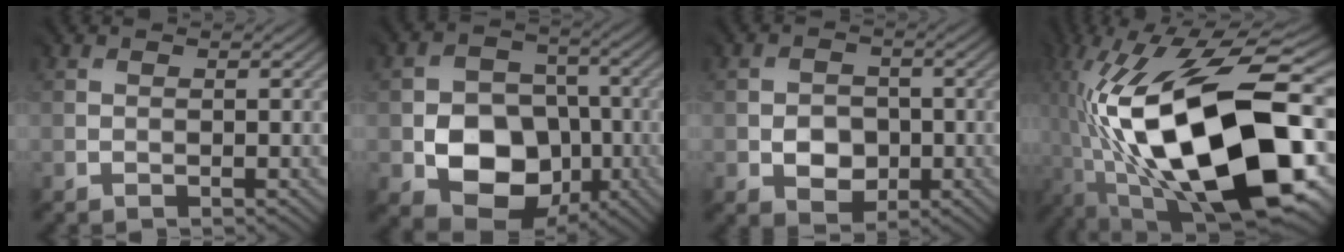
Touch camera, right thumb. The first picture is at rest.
{"total": 10.1, "force": [-3.4, 7.7, 5.5], "torque": [-0.096, -0.016, -0.066]}
{"total": 3.9, "force": [-1.1, 3.2, 1.9], "torque": [-0.029, -0.008, -0.018]}
{"total": 20.5, "force": [-3.8, 9.4, 17.8], "torque": [-0.361, -0.002, -0.063]}